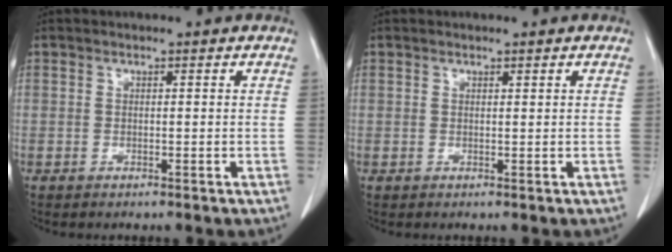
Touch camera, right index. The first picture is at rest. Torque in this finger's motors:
{"motor_torque": [-0.08, 0.13, -0.06, -0.01]}